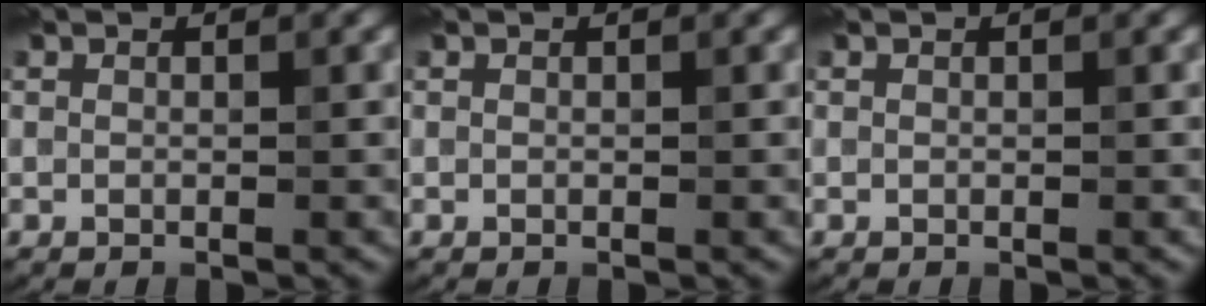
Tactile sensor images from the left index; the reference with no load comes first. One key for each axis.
{"total": 0.0}
{"total": 0.0}